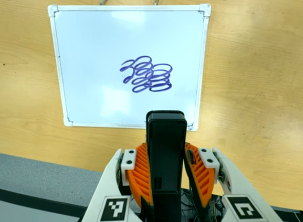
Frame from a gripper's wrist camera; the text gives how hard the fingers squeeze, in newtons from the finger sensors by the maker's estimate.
{"total": 4.1, "left": 2.6, "right": 5.7}